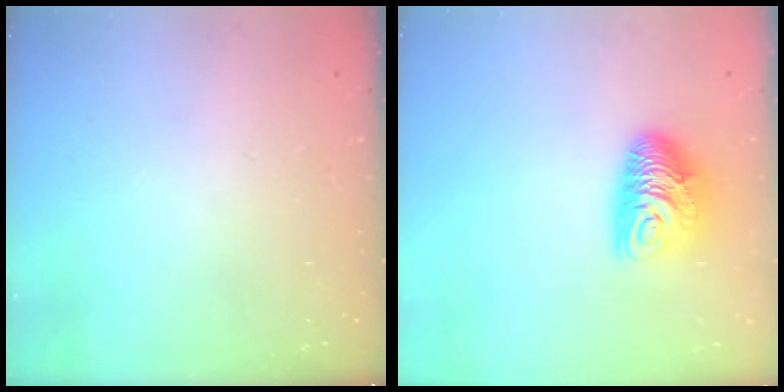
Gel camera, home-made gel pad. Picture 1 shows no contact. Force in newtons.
{"total": 10.5, "press": 10.5, "slide": 0.6}